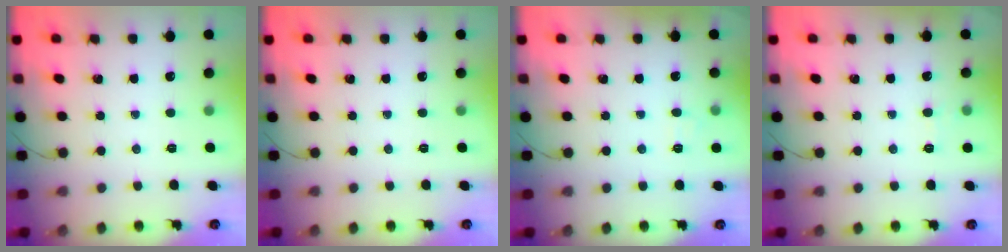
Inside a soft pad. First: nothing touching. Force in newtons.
{"total": 0.0}
{"total": 4.8, "press": 4.6, "slide": 1.3}
{"total": 5.4, "press": 5.1, "slide": 1.8}